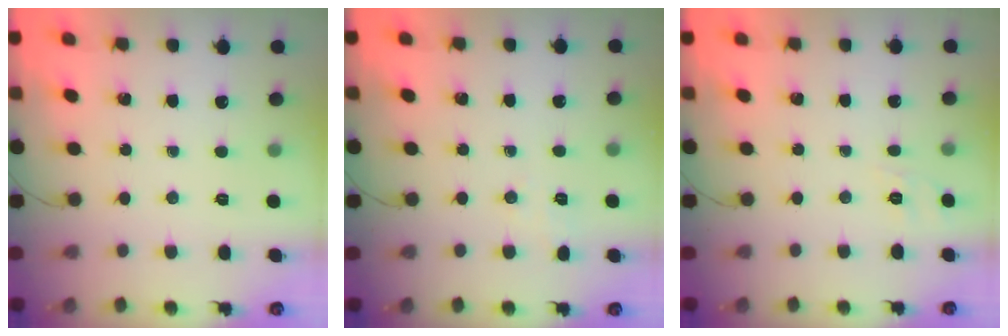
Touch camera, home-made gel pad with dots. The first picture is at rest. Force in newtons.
{"total": 1.7, "press": 1.0, "slide": 1.3}
{"total": 6.8, "press": 6.6, "slide": 1.8}